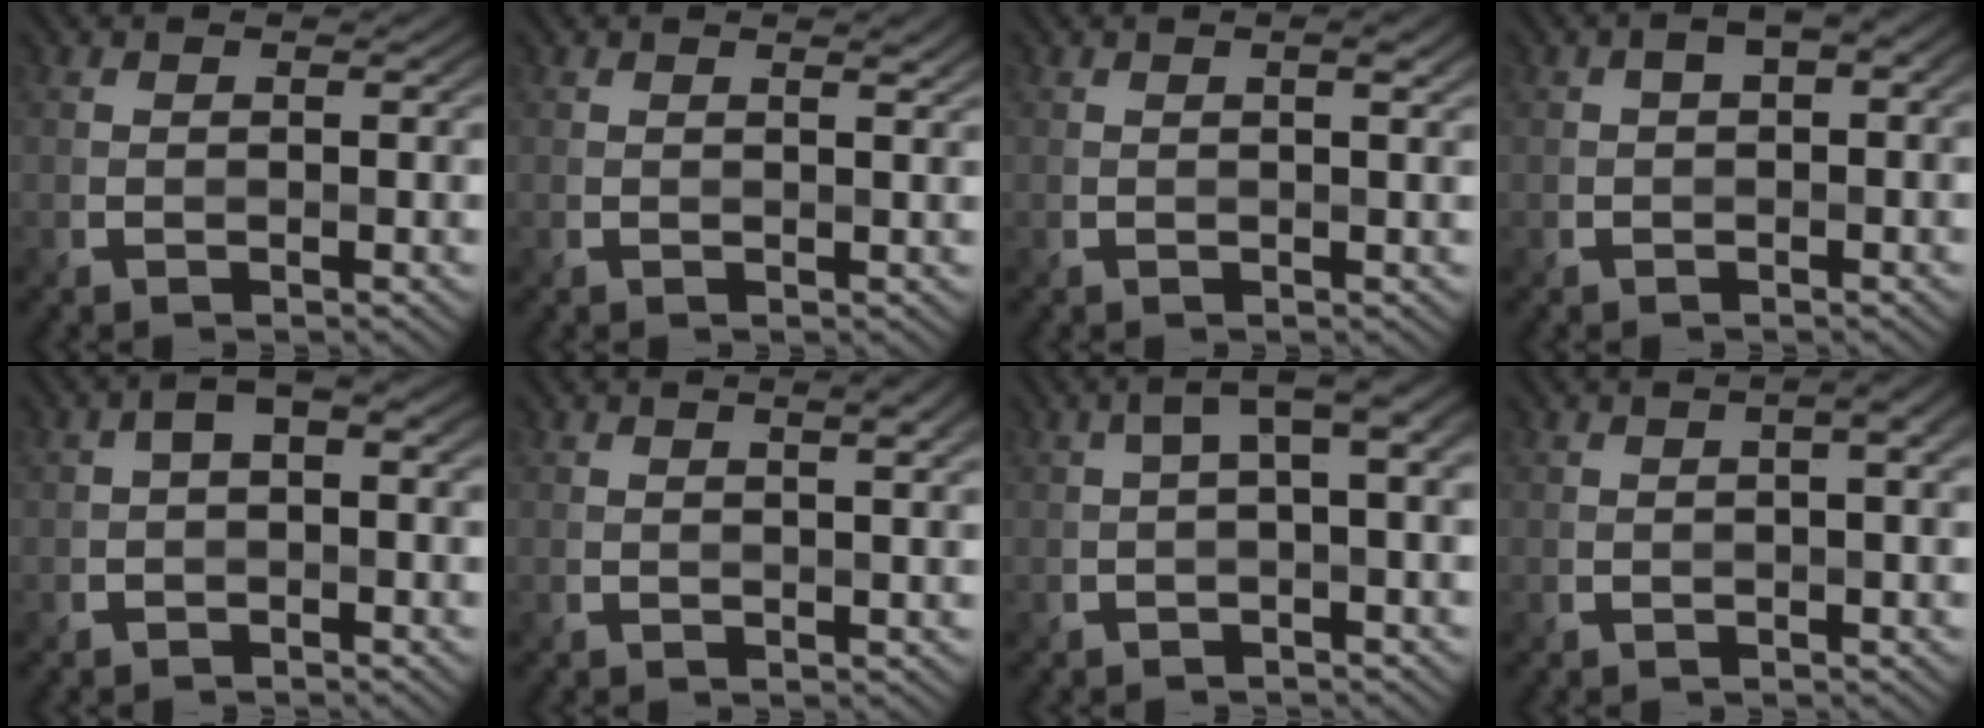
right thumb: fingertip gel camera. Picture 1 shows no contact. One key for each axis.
{"total": 1.2, "fx": 0.9, "fy": 0.1, "fz": 0.8, "tx": -0.015, "ty": -0.003, "tz": 0.013}
{"total": 1.7, "fx": 0.7, "fy": 0.3, "fz": 1.5, "tx": -0.024, "ty": 0.002, "tz": 0.011}
{"total": 3.2, "fx": 0.8, "fy": 1.6, "fz": 2.6, "tx": -0.044, "ty": 0.008, "tz": 0.011}
{"total": 3.1, "fx": 0.1, "fy": 1.6, "fz": 2.6, "tx": -0.047, "ty": 0.009, "tz": -0.003}
{"total": 3.1, "fx": 1.6, "fy": 0.7, "fz": 2.6, "tx": -0.033, "ty": 0.002, "tz": 0.017}
{"total": 4.2, "fx": 0.7, "fy": 1.1, "fz": 3.9, "tx": -0.057, "ty": 0.015, "tz": 0.009}
{"total": 3.0, "fx": 0.8, "fy": 0.8, "fz": 2.8, "tx": -0.039, "ty": 0.011, "tz": 0.006}